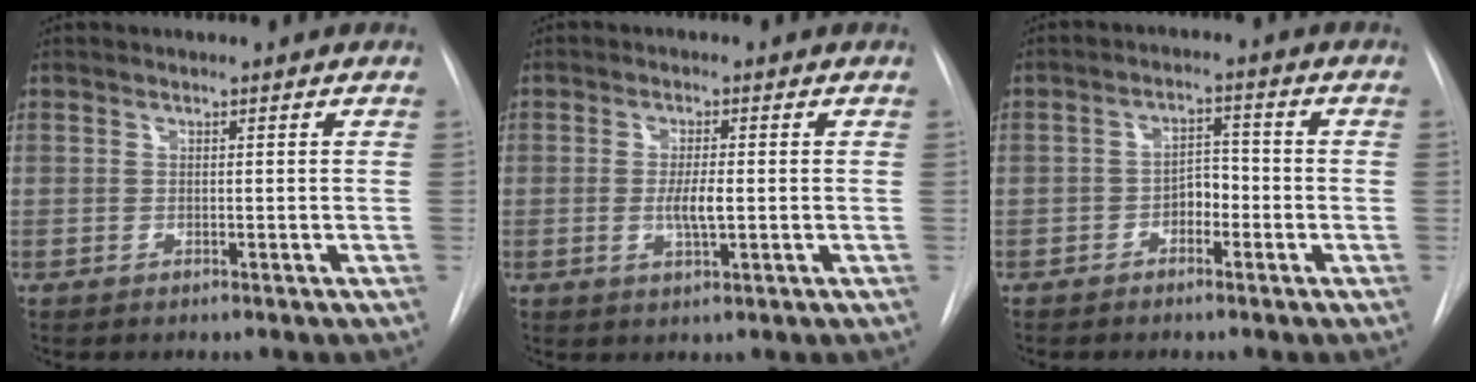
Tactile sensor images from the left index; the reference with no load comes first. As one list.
[{"total": 3.4, "force": [-1.2, 0.5, 3.2], "torque": [-0.062, -0.011, -0.017]}, {"total": 3.7, "force": [-2.4, 1.9, 2.1], "torque": [-0.029, 0.006, -0.043]}]